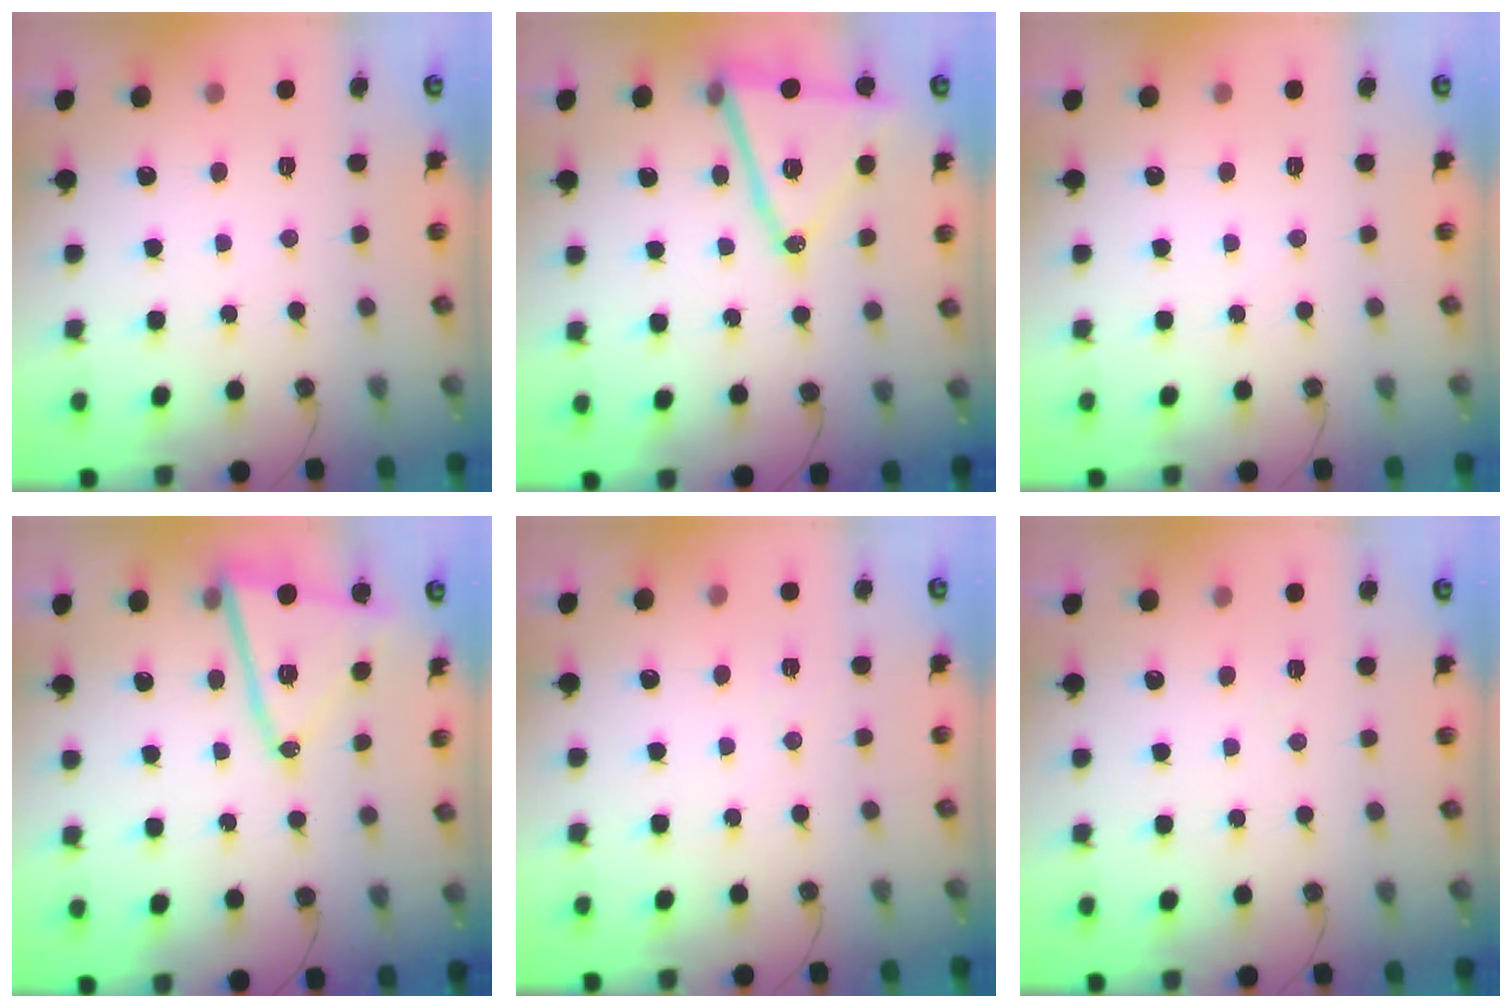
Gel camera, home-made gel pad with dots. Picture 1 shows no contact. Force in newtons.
{"total": 16.5, "press": 16.0, "slide": 4.1}
{"total": 0.0}
{"total": 14.4, "press": 14.3, "slide": 1.4}
{"total": 4.9, "press": 2.3, "slide": 4.3}
{"total": 4.2, "press": 3.8, "slide": 1.7}